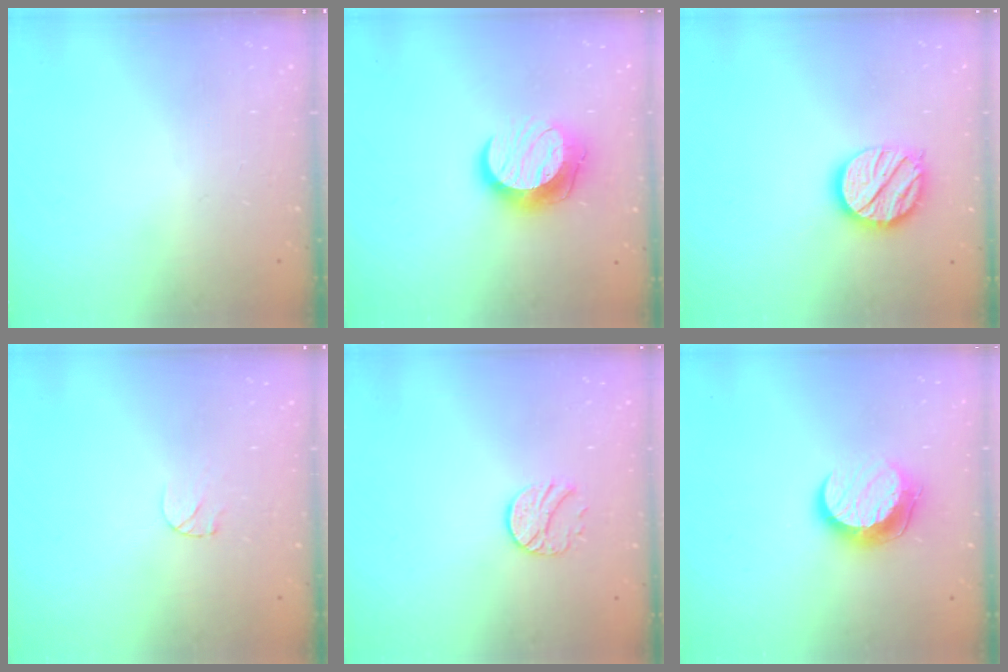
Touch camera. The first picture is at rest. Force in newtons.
{"total": 13.2, "press": 13.2, "slide": 0.8}
{"total": 15.9, "press": 15.9, "slide": 1.5}
{"total": 4.3, "press": 4.3, "slide": 0.4}
{"total": 8.7, "press": 8.7, "slide": 0.3}
{"total": 10.3, "press": 10.3, "slide": 0.7}